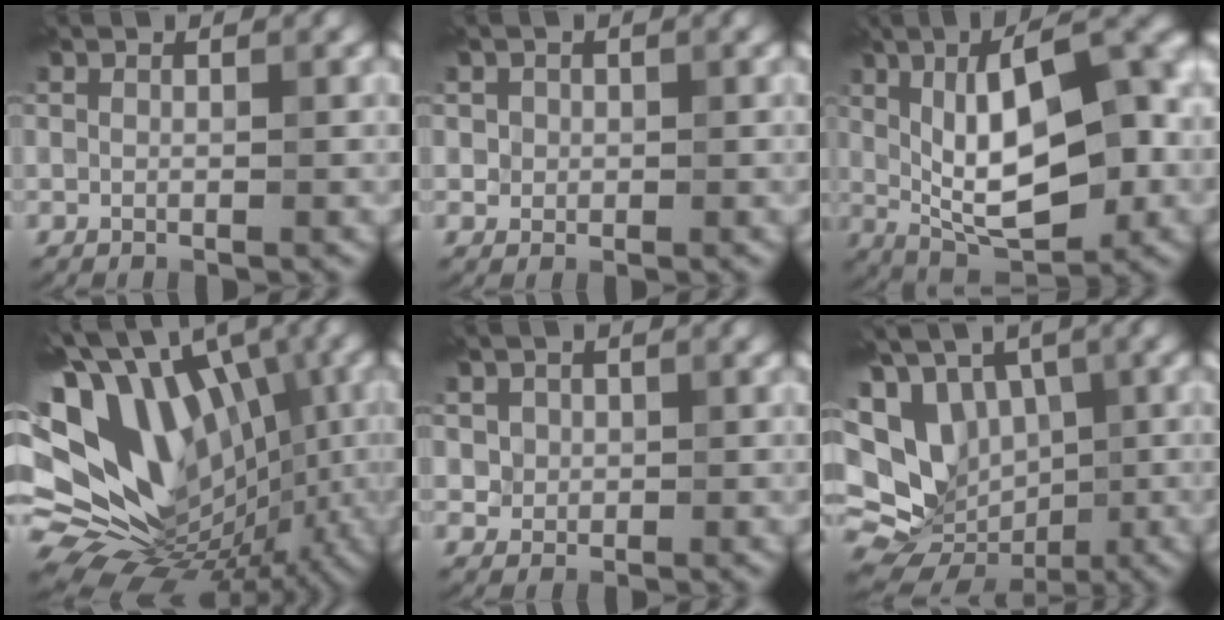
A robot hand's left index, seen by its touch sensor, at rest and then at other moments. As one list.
[{"total": 1.2, "force": [0.3, 1.1, 0.3], "torque": [0.005, -0.004, 0.006]}, {"total": 14.3, "force": [1.6, 5.7, 13.0], "torque": [-0.182, 0.013, 0.023]}, {"total": 17.5, "force": [0.8, 13.0, 11.7], "torque": [-0.198, -0.004, 0.055]}, {"total": 2.1, "force": [0.7, 1.9, 0.7], "torque": [-0.012, 0.000, 0.028]}, {"total": 15.4, "force": [-0.3, 13.2, 7.9], "torque": [-0.166, 0.010, -0.001]}]